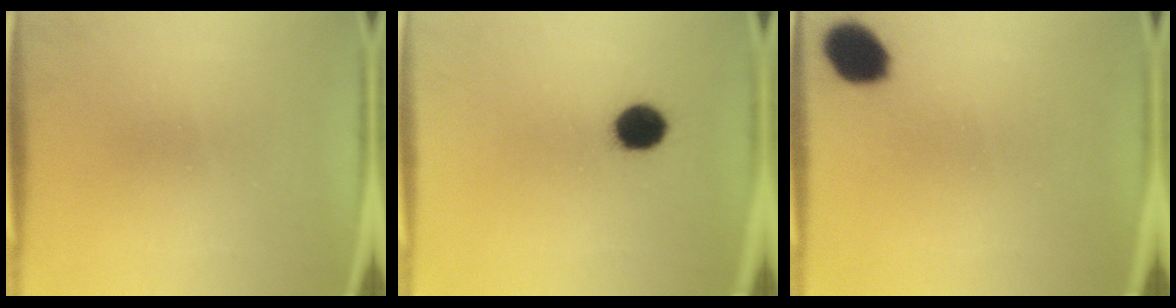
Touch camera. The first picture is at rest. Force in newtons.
{"total": 6.5}
{"total": 8.3}